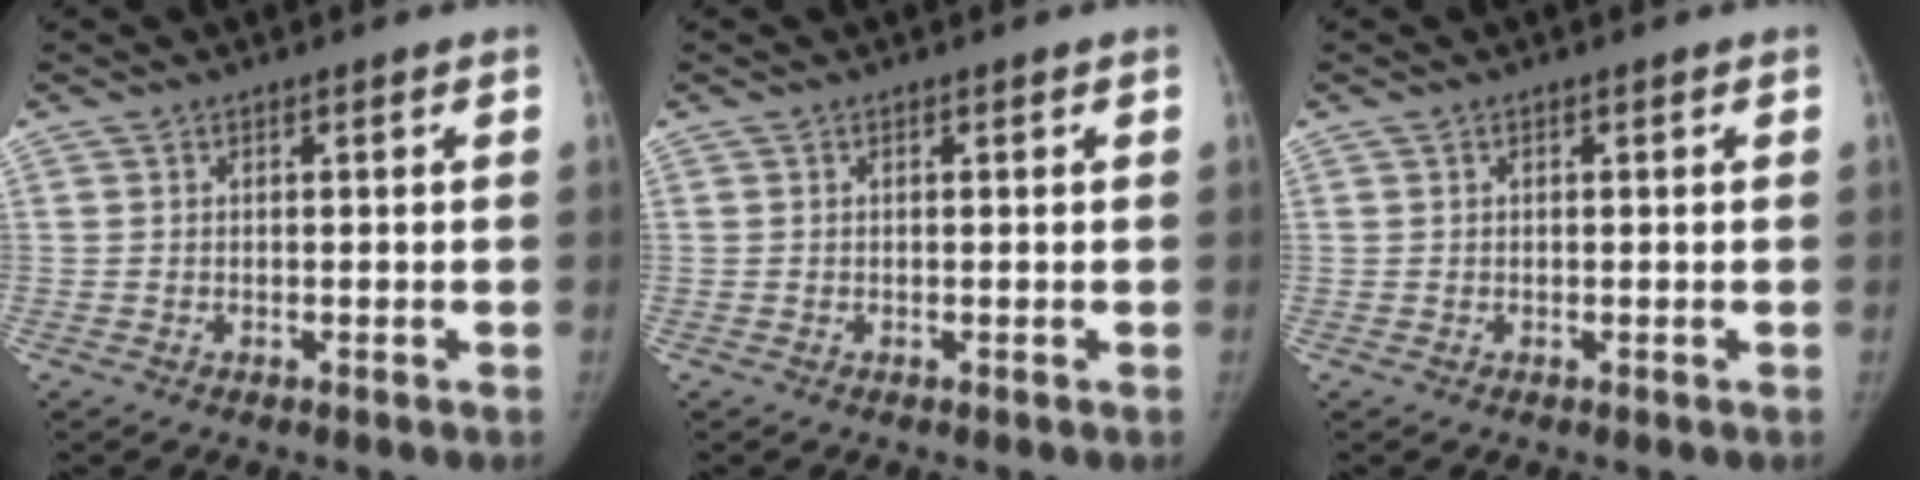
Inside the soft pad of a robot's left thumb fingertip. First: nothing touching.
{"total": 0.0}
{"total": 0.0}